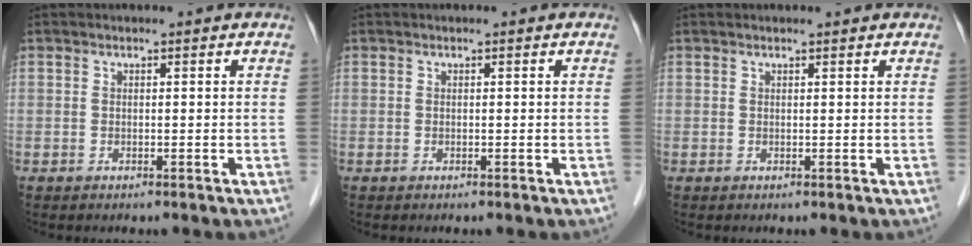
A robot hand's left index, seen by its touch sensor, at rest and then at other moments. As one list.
[{"total": 0.0}, {"total": 1.2, "force": [1.2, 0.0, 0.2], "torque": [-0.009, 0.011, 0.019]}]